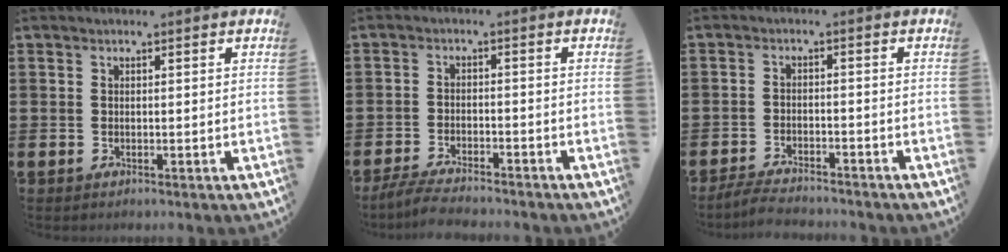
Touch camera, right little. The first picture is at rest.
{"total": 3.2, "force": [-3.1, 0.2, 0.8], "torque": [-0.021, 0.001, -0.064]}
{"total": 2.9, "force": [-2.8, 0.3, 0.4], "torque": [-0.010, 0.006, -0.059]}